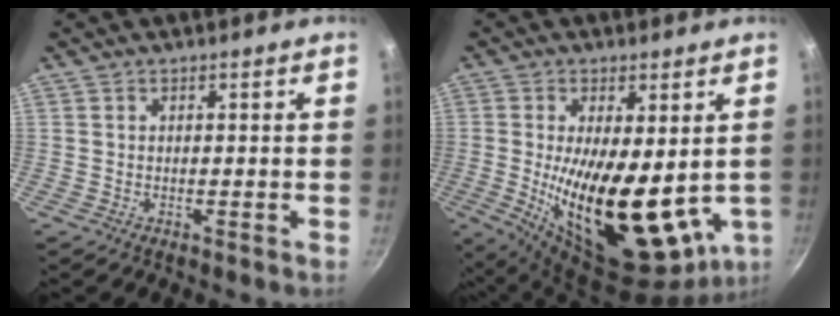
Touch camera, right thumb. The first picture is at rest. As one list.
[{"total": 23.2, "force": [-1.0, 10.0, 20.9], "torque": [-0.329, -0.033, 0.005]}]